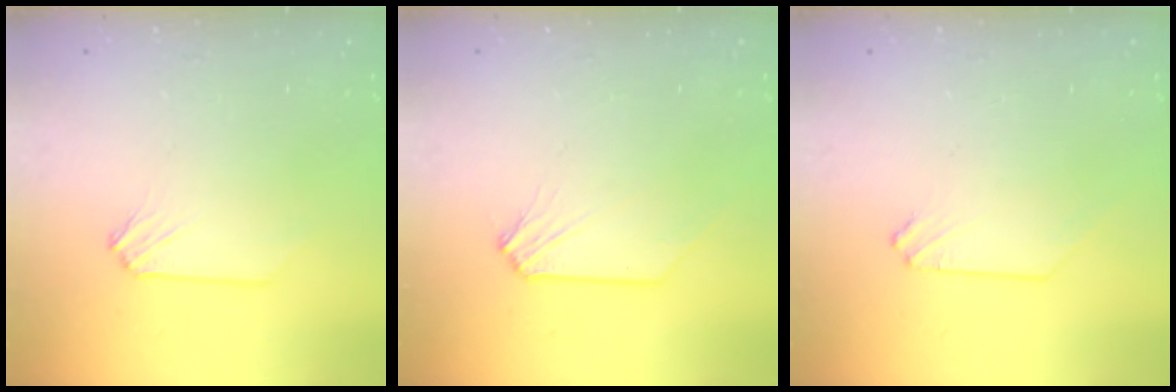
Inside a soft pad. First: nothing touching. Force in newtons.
{"total": 0.0}
{"total": 0.0}